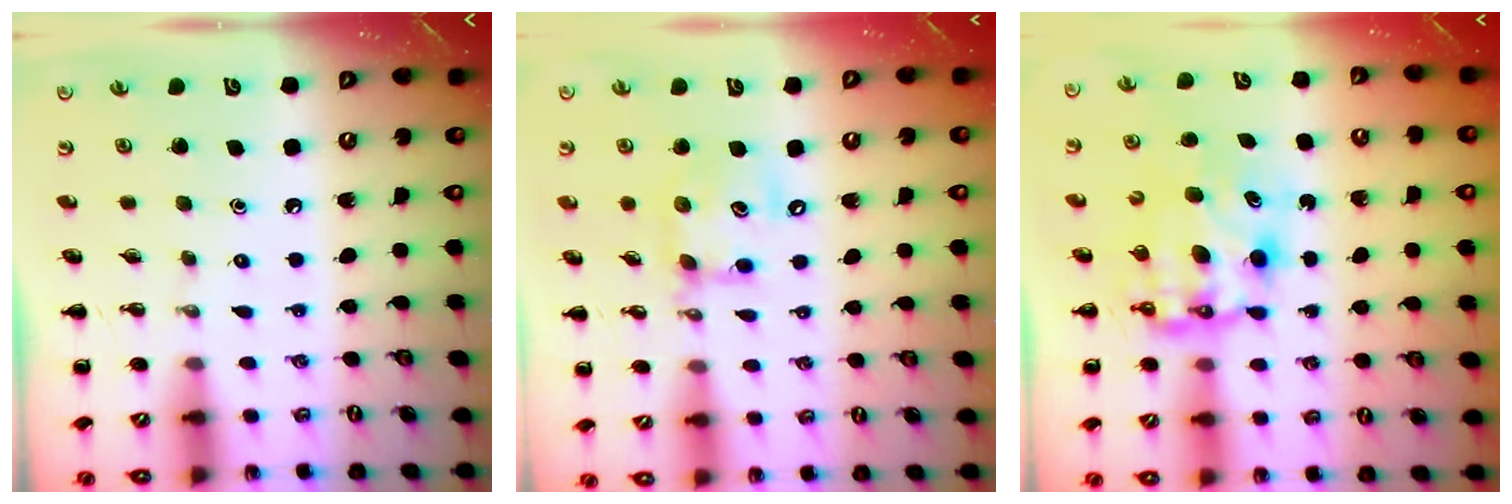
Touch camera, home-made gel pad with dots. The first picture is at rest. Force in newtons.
{"total": 12.2, "press": 12.0, "slide": 1.9}
{"total": 7.1, "press": 6.8, "slide": 2.0}